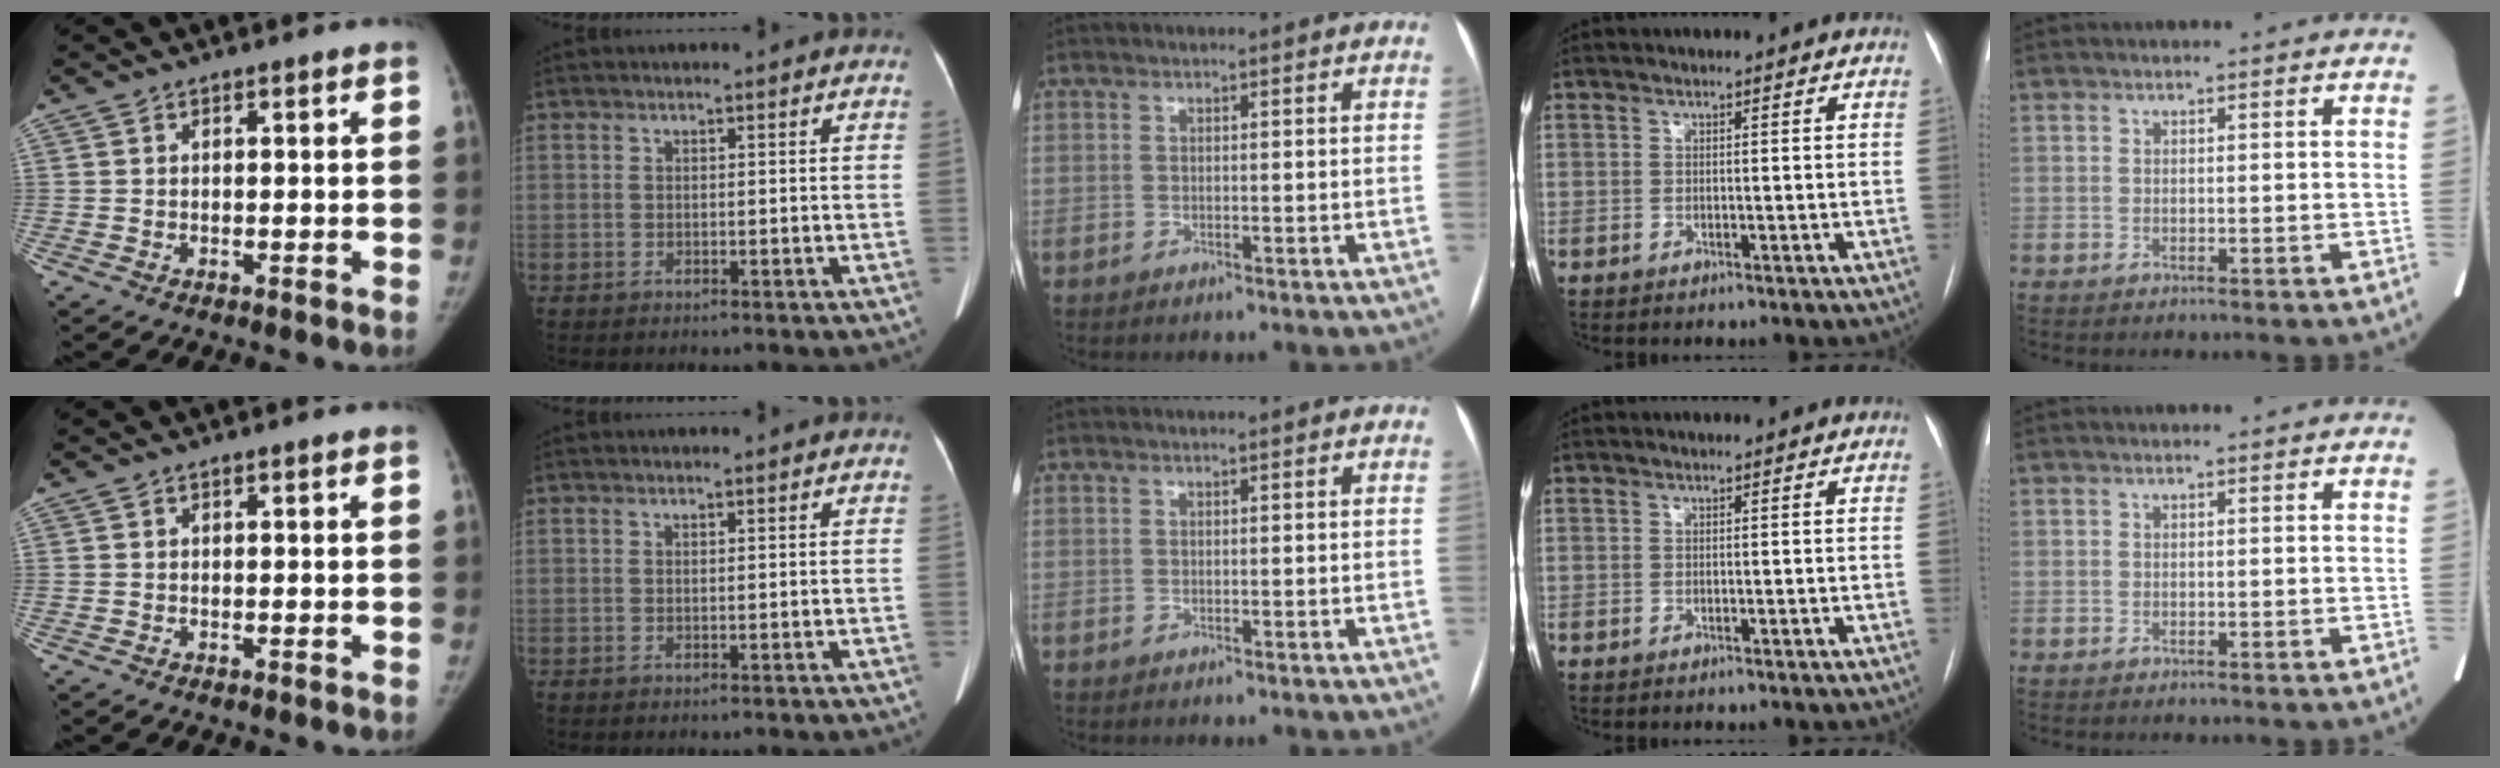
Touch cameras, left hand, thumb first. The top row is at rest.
{}